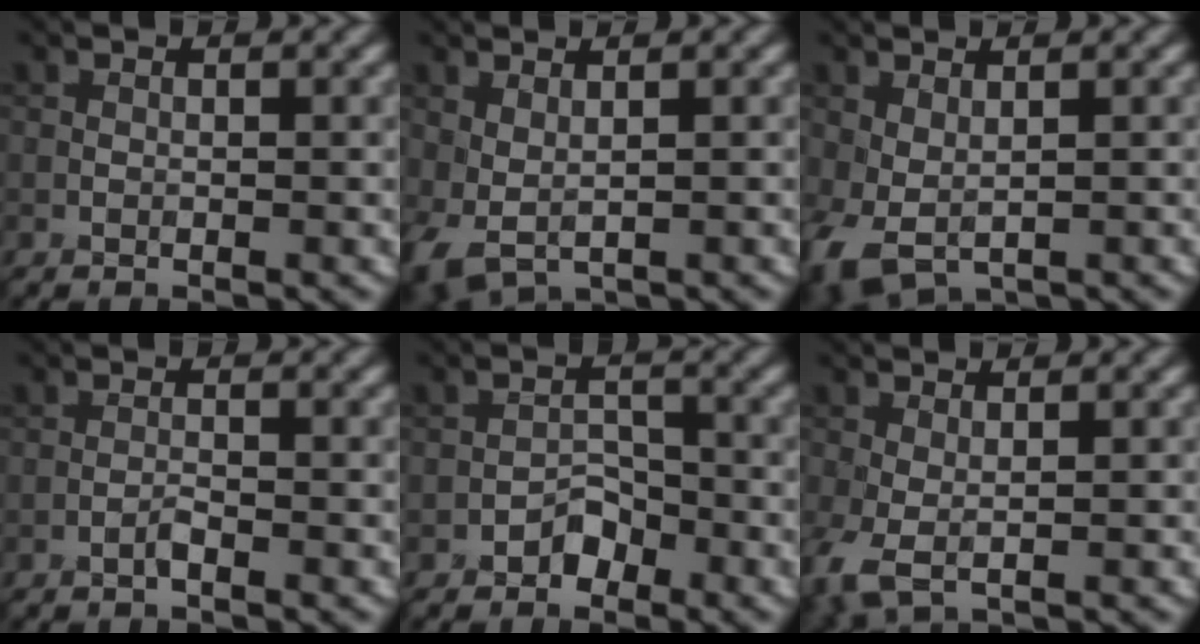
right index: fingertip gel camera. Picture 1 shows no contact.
{"total": 2.1, "force": [0.4, 1.3, 1.7], "torque": [-0.041, -0.005, 0.014]}
{"total": 2.9, "force": [-0.1, 1.8, 2.2], "torque": [-0.059, -0.006, 0.002]}
{"total": 0.8, "force": [-0.6, 0.0, 0.5], "torque": [-0.010, 0.004, -0.014]}
{"total": 1.9, "force": [-1.4, 1.1, 0.6], "torque": [-0.004, 0.011, -0.025]}
{"total": 2.6, "force": [-0.4, 1.3, 2.2], "torque": [-0.062, -0.005, -0.010]}